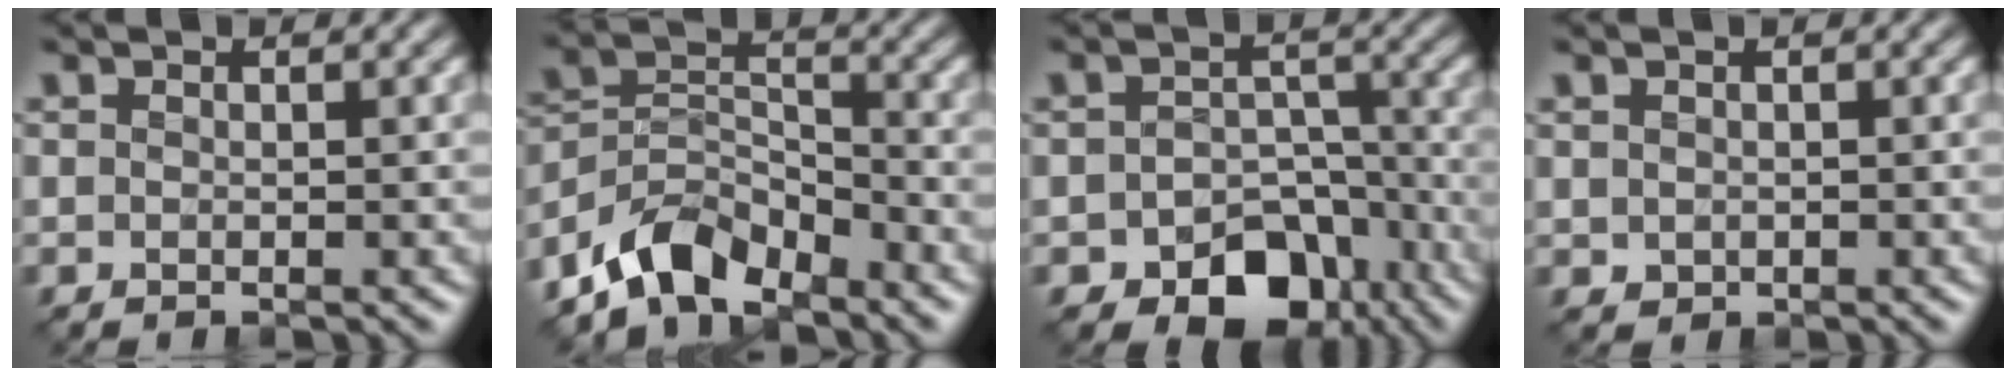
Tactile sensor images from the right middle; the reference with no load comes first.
{"total": 5.8, "force": [-4.9, 2.4, 2.0], "torque": [-0.030, 0.003, -0.103]}
{"total": 7.7, "force": [-4.6, 4.9, 3.7], "torque": [-0.043, -0.006, -0.071]}
{"total": 0.7, "force": [0.1, 0.6, 0.1], "torque": [-0.004, -0.003, 0.003]}